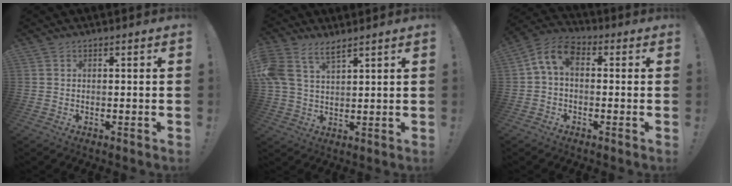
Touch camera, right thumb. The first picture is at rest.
{"total": 8.1, "force": [5.4, 3.8, 4.6], "torque": [-0.108, -0.014, 0.108]}
{"total": 7.9, "force": [1.3, 4.8, 6.2], "torque": [-0.128, 0.006, 0.029]}